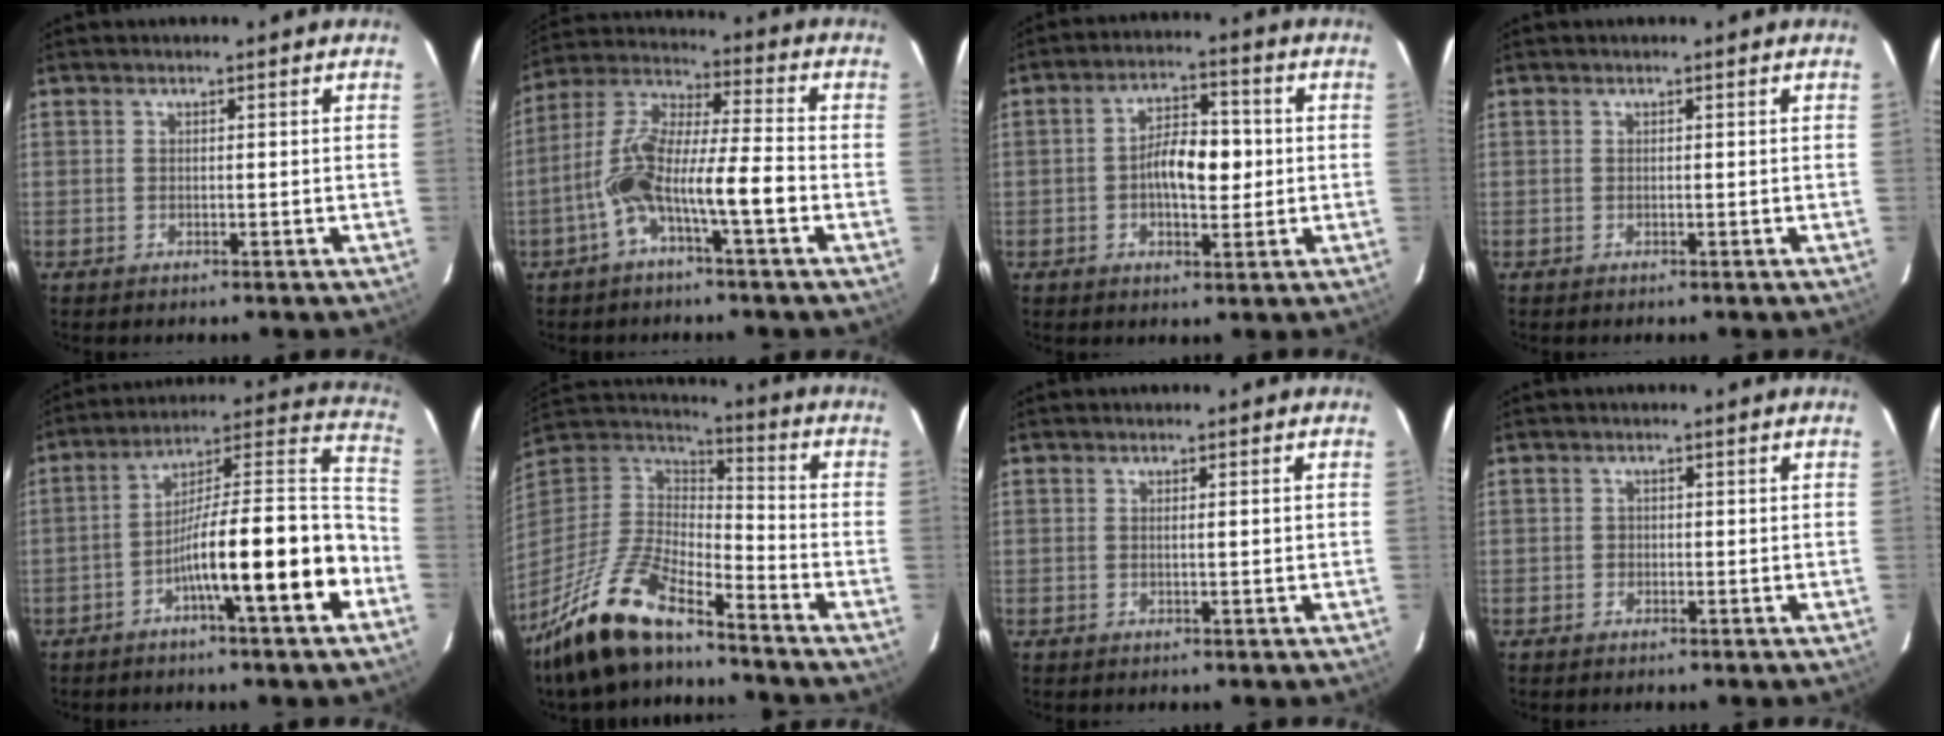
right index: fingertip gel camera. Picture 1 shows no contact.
{"total": 12.1, "force": [-4.4, 1.7, 11.1], "torque": [-0.223, 0.024, -0.082]}
{"total": 7.8, "force": [-0.3, 3.4, 7.0], "torque": [-0.122, 0.017, -0.006]}
{"total": 0.0}
{"total": 17.1, "force": [-6.4, 1.1, 15.8], "torque": [-0.239, 0.017, -0.103]}
{"total": 16.4, "force": [-12.3, 4.5, 9.8], "torque": [-0.207, -0.005, -0.231]}
{"total": 1.0, "force": [0.2, -0.1, 0.9], "torque": [-0.017, 0.002, 0.004]}
{"total": 0.7, "force": [-0.1, 0.7, 0.2], "torque": [-0.001, 0.003, -0.003]}